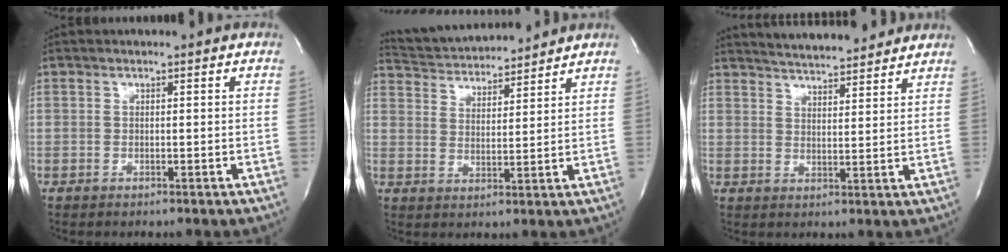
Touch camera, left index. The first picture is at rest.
{"total": 11.4, "force": [11.0, 1.3, 2.7], "torque": [-0.055, 0.018, 0.183]}
{"total": 12.0, "force": [11.1, 1.6, 4.1], "torque": [-0.066, 0.008, 0.157]}